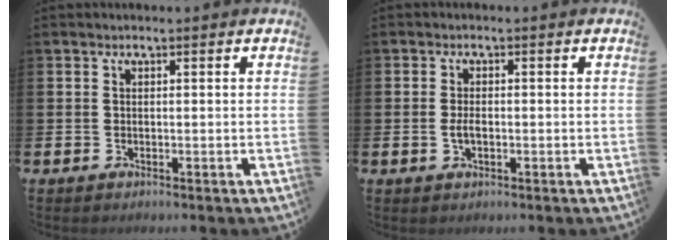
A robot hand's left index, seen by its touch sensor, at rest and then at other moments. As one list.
[{"total": 2.0, "force": [-0.3, 1.0, 1.7], "torque": [-0.028, 0.001, -0.007]}]